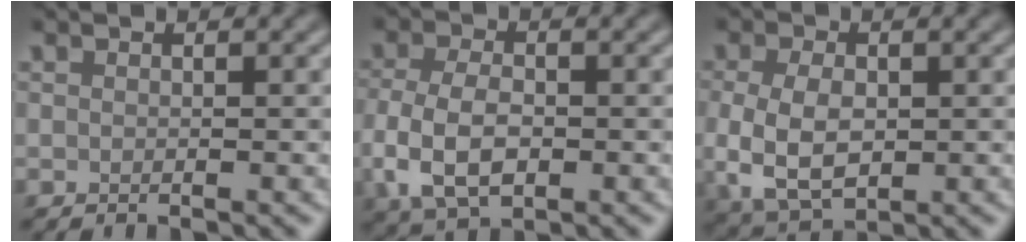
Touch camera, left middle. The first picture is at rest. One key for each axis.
{"total": 5.5, "fx": -1.5, "fy": 3.2, "fz": 4.2, "tx": -0.092, "ty": -0.006, "tz": -0.031}
{"total": 5.7, "fx": -0.7, "fy": 3.6, "fz": 4.3, "tx": -0.102, "ty": -0.010, "tz": -0.011}